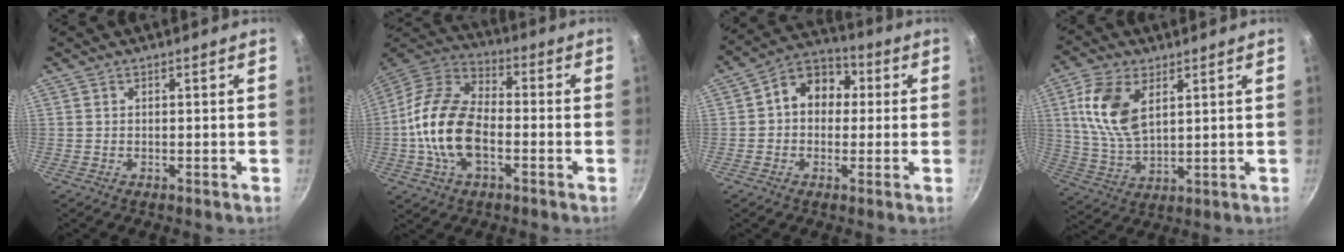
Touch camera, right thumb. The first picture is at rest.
{"total": 17.0, "force": [-3.1, 10.0, 13.4], "torque": [-0.234, 0.037, -0.074]}
{"total": 9.8, "force": [1.0, 7.9, 5.7], "torque": [-0.045, 0.024, -0.007]}
{"total": 12.1, "force": [4.0, 6.7, 9.3], "torque": [-0.180, -0.015, 0.083]}